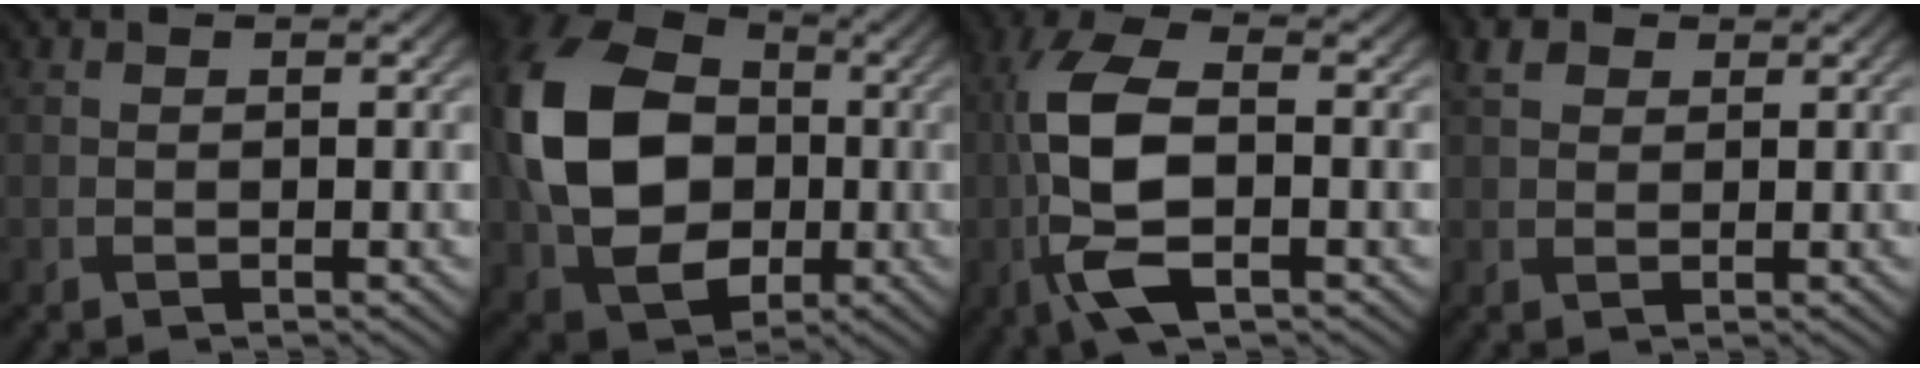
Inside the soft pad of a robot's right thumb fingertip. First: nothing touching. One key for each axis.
{"total": 16.5, "fx": -0.5, "fy": 12.5, "fz": 10.7, "tx": -0.253, "ty": 0.003, "tz": -0.017}
{"total": 10.8, "fx": -2.0, "fy": 4.6, "fz": 9.5, "tx": -0.212, "ty": 0.008, "tz": -0.045}
{"total": 2.6, "fx": 1.3, "fy": 1.8, "fz": 1.4, "tx": -0.032, "ty": 0.006, "tz": 0.020}